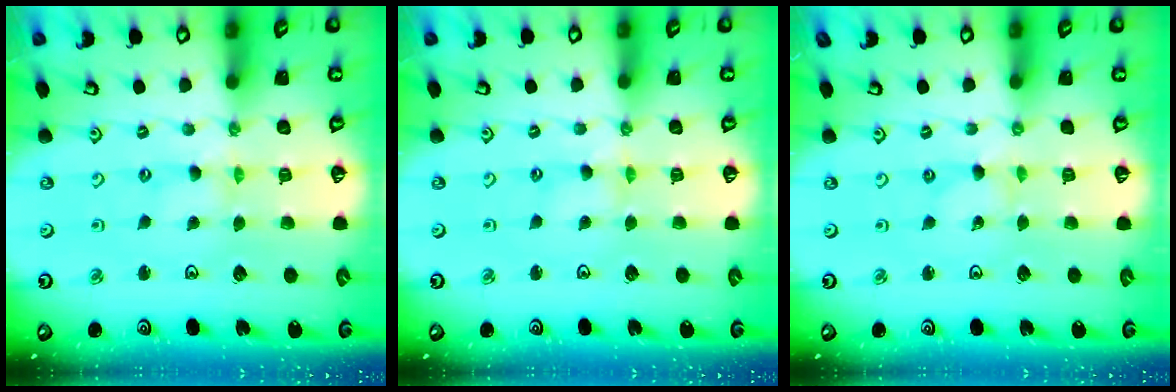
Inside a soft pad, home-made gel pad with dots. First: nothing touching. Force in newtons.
{"total": 1.0, "press": 0.9, "slide": 0.2}
{"total": 0.0}